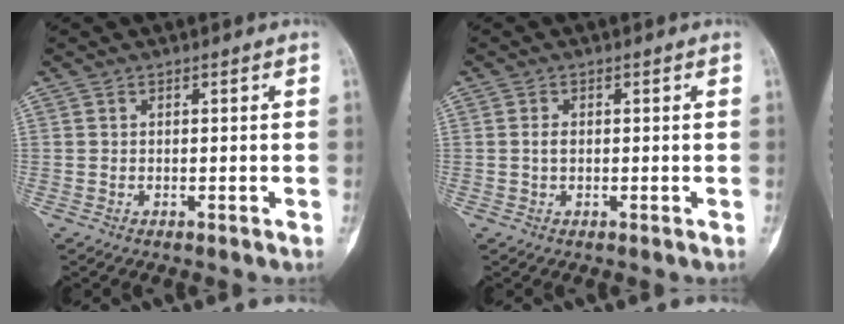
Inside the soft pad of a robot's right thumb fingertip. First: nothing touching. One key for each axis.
{"total": 1.4, "fx": 0.0, "fy": 0.9, "fz": 1.1, "tx": -0.019, "ty": 0.002, "tz": -0.002}